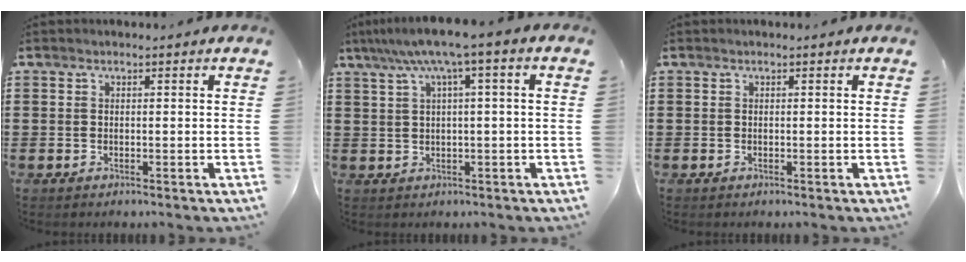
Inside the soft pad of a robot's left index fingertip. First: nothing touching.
{"total": 5.5, "force": [1.8, -0.2, 5.2], "torque": [-0.102, -0.002, 0.026]}
{"total": 0.0}